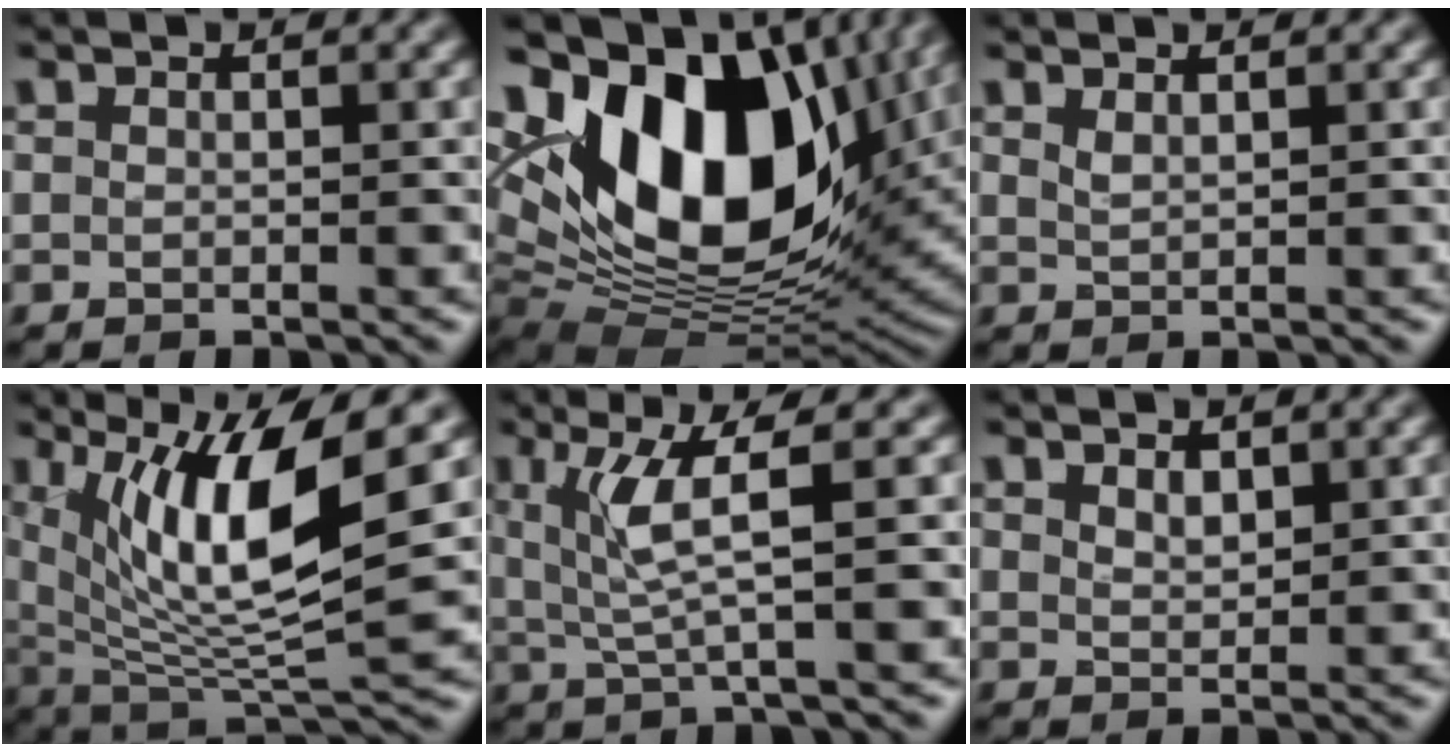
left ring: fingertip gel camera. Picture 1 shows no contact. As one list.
[{"total": 17.1, "force": [5.2, 9.8, 13.1], "torque": [-0.225, 0.003, 0.088]}, {"total": 0.9, "force": [0.7, 0.2, 0.5], "torque": [-0.010, 0.000, 0.015]}, {"total": 10.5, "force": [3.7, 2.6, 9.5], "torque": [-0.165, -0.009, 0.075]}, {"total": 4.4, "force": [1.2, 0.5, 4.2], "torque": [-0.089, -0.001, 0.032]}, {"total": 1.3, "force": [0.9, 0.6, 0.7], "torque": [-0.013, -0.001, 0.021]}]